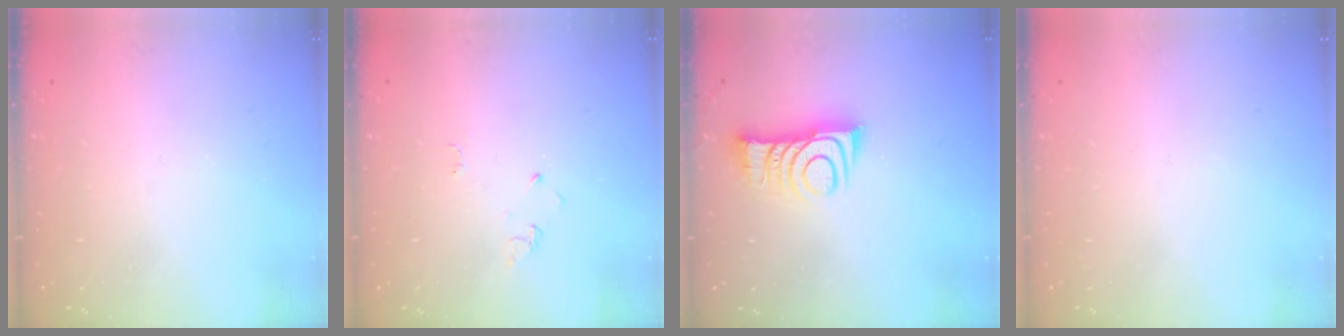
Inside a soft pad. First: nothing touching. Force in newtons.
{"total": 2.6, "press": 2.6, "slide": 0.4}
{"total": 10.5, "press": 10.5, "slide": 0.3}
{"total": 1.5, "press": 1.5, "slide": 0.1}